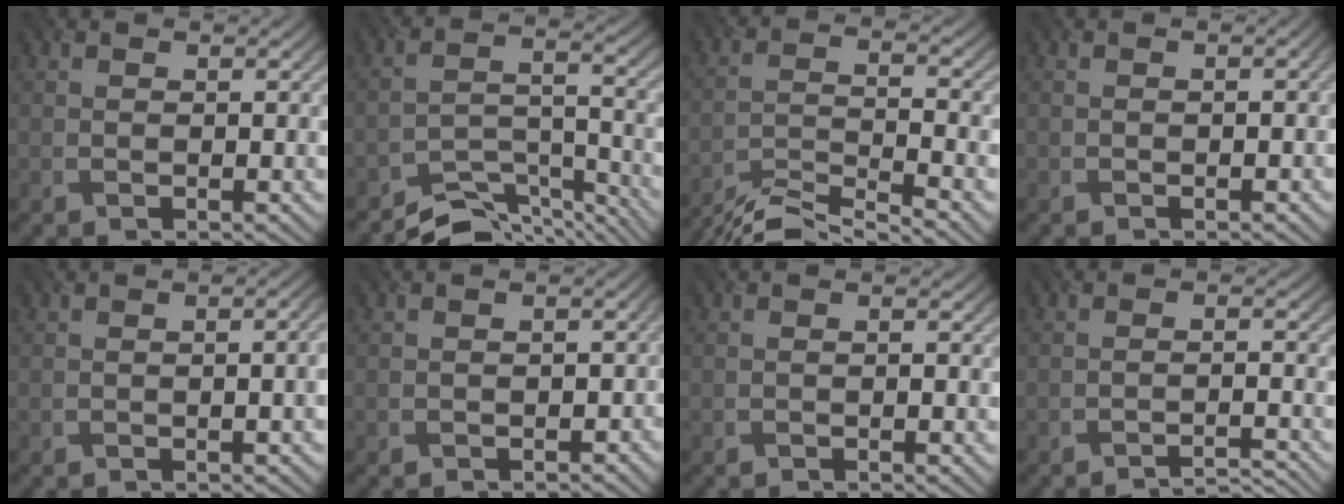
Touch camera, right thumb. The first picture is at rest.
{"total": 8.6, "force": [-7.9, 2.0, 2.7], "torque": [-0.042, 0.000, -0.142]}
{"total": 8.4, "force": [-7.3, 1.3, 3.9], "torque": [-0.068, -0.002, -0.140]}
{"total": 0.9, "force": [-0.6, 0.2, 0.7], "torque": [-0.010, -0.001, -0.009]}
{"total": 2.4, "force": [-0.5, 0.7, 2.3], "torque": [-0.026, 0.008, -0.011]}
{"total": 1.6, "force": [-1.3, 0.8, 0.7], "torque": [-0.007, 0.000, -0.017]}
{"total": 0.7, "force": [-0.6, 0.0, 0.4], "torque": [-0.006, 0.003, -0.012]}
{"total": 3.6, "force": [-3.2, 0.3, 1.5], "torque": [-0.020, 0.014, -0.053]}